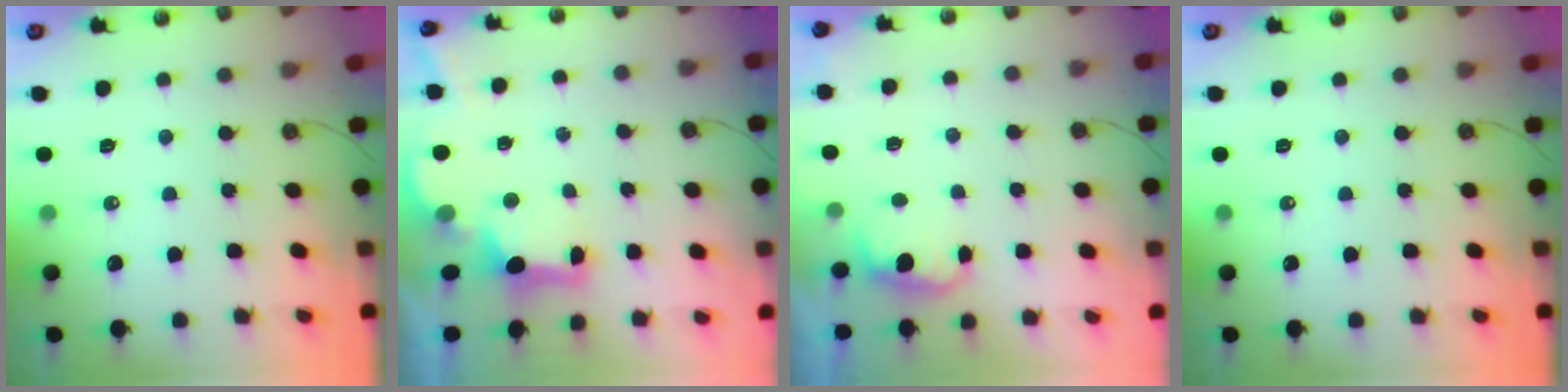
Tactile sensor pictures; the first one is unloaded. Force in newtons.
{"total": 2.8, "press": 2.7, "slide": 0.9}
{"total": 2.0, "press": 1.8, "slide": 0.8}
{"total": 0.0}